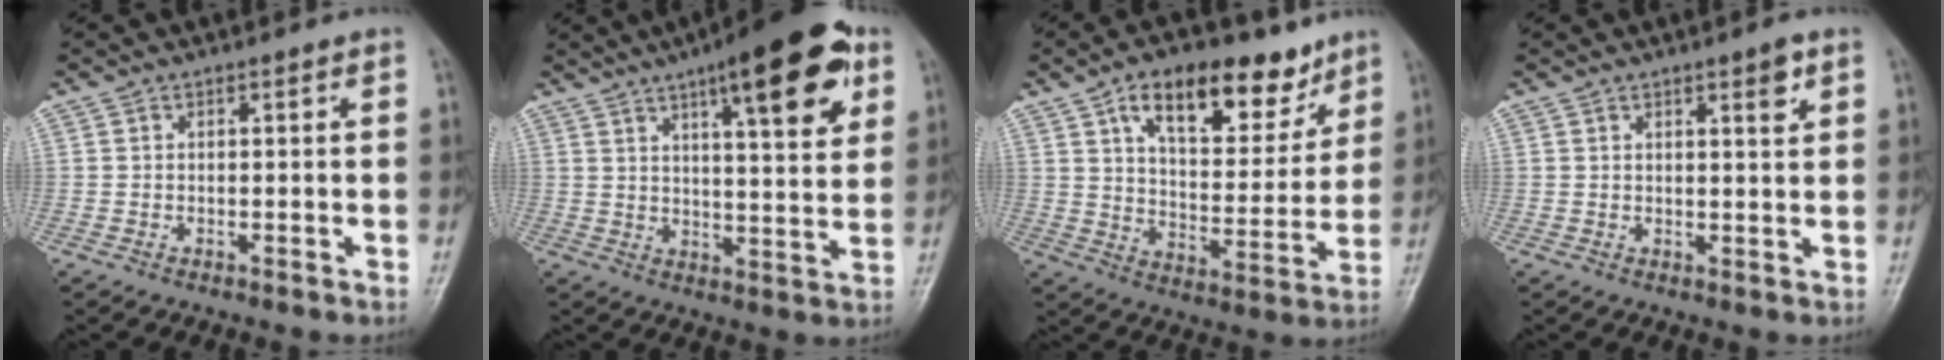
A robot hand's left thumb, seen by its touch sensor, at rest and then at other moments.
{"total": 17.8, "force": [9.0, 5.0, 14.5], "torque": [-0.179, -0.025, 0.124]}
{"total": 18.2, "force": [10.6, 9.1, 11.6], "torque": [-0.125, -0.044, 0.170]}
{"total": 3.4, "force": [1.9, 0.8, 2.7], "torque": [-0.033, -0.011, 0.027]}